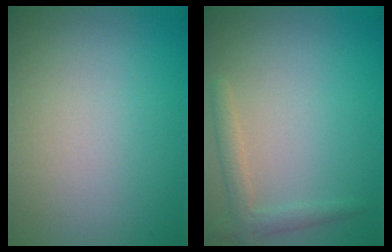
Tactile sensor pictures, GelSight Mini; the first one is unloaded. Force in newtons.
{"total": 2.0, "press": 2.0, "slide": 0.3}